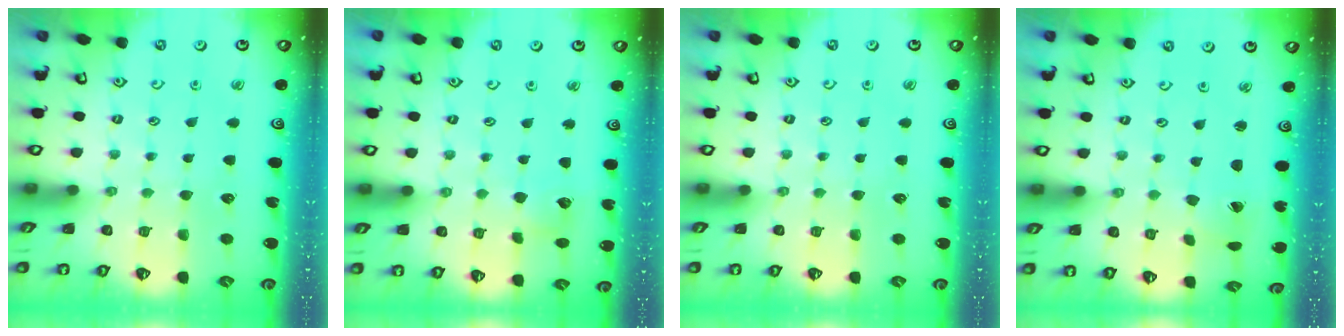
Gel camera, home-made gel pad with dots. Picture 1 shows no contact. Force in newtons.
{"total": 3.4, "press": 3.4, "slide": 0.4}
{"total": 0.0}
{"total": 1.7, "press": 1.7, "slide": 0.1}